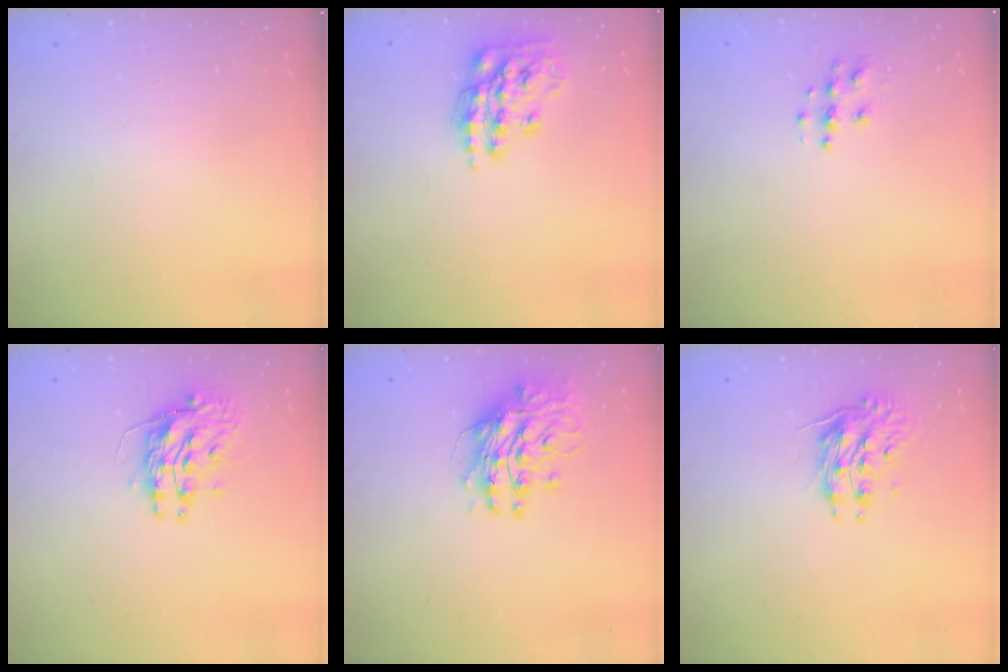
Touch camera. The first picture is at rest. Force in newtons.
{"total": 16.3, "press": 16.2, "slide": 1.1}
{"total": 5.9, "press": 5.9, "slide": 0.1}
{"total": 10.6, "press": 10.5, "slide": 0.8}
{"total": 13.5, "press": 13.4, "slide": 1.4}
{"total": 8.9, "press": 8.9, "slide": 0.3}